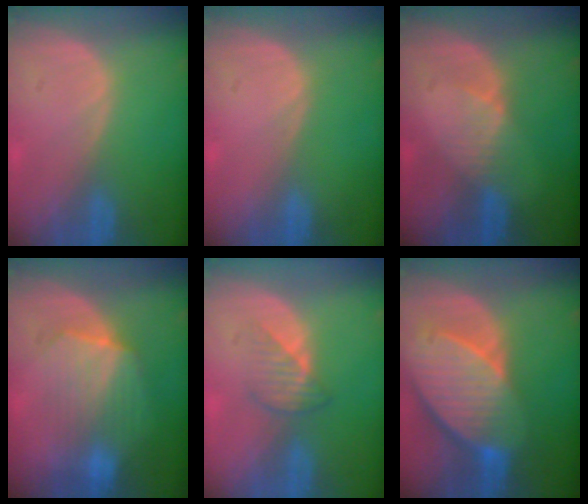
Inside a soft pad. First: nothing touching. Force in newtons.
{"total": 0.0}
{"total": 2.7, "press": 2.7, "slide": 0.3}
{"total": 7.1, "press": 6.9, "slide": 1.3}
{"total": 3.2, "press": 3.0, "slide": 1.0}
{"total": 10.7, "press": 9.4, "slide": 5.1}